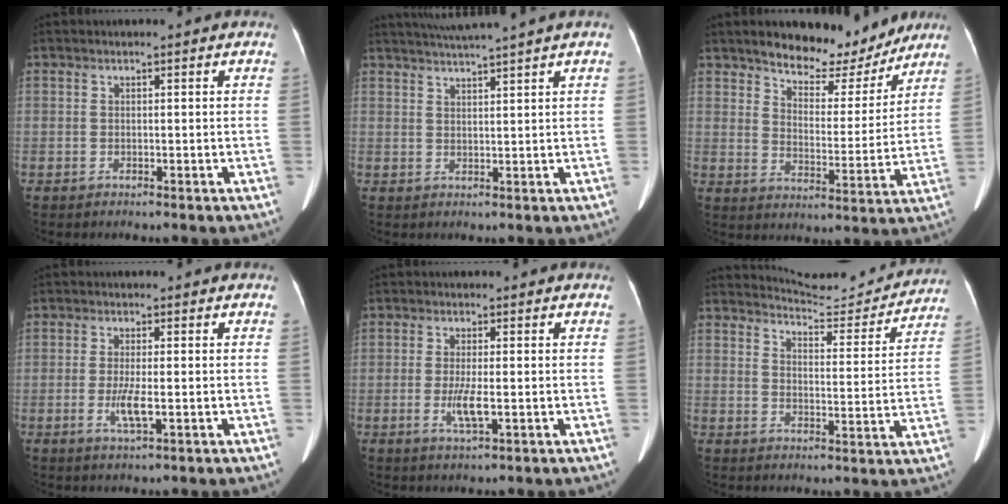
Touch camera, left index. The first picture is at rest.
{"total": 6.9, "force": [5.9, -1.7, 3.0], "torque": [-0.047, 0.013, 0.092]}
{"total": 11.8, "force": [10.3, 3.9, 4.2], "torque": [-0.057, -0.006, 0.150]}
{"total": 3.5, "force": [-0.7, 0.5, 3.4], "torque": [-0.071, -0.006, -0.011]}
{"total": 3.5, "force": [-0.7, 0.5, 3.4], "torque": [-0.072, -0.007, -0.010]}
{"total": 12.1, "force": [12.0, 0.9, 0.6], "torque": [-0.006, -0.031, 0.148]}